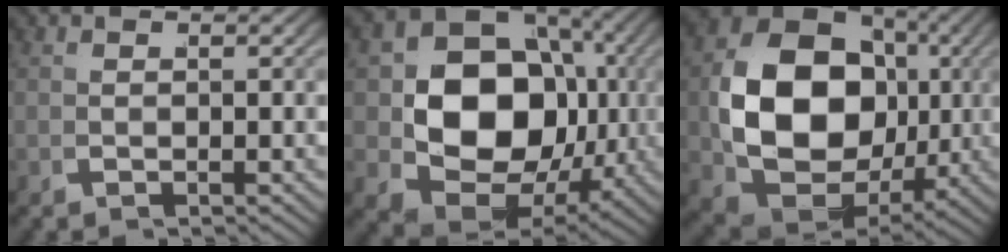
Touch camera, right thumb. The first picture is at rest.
{"total": 17.1, "force": [-0.1, 12.3, 11.9], "torque": [-0.243, -0.055, 0.008]}
{"total": 17.6, "force": [0.4, 12.5, 12.4], "torque": [-0.265, -0.036, 0.014]}